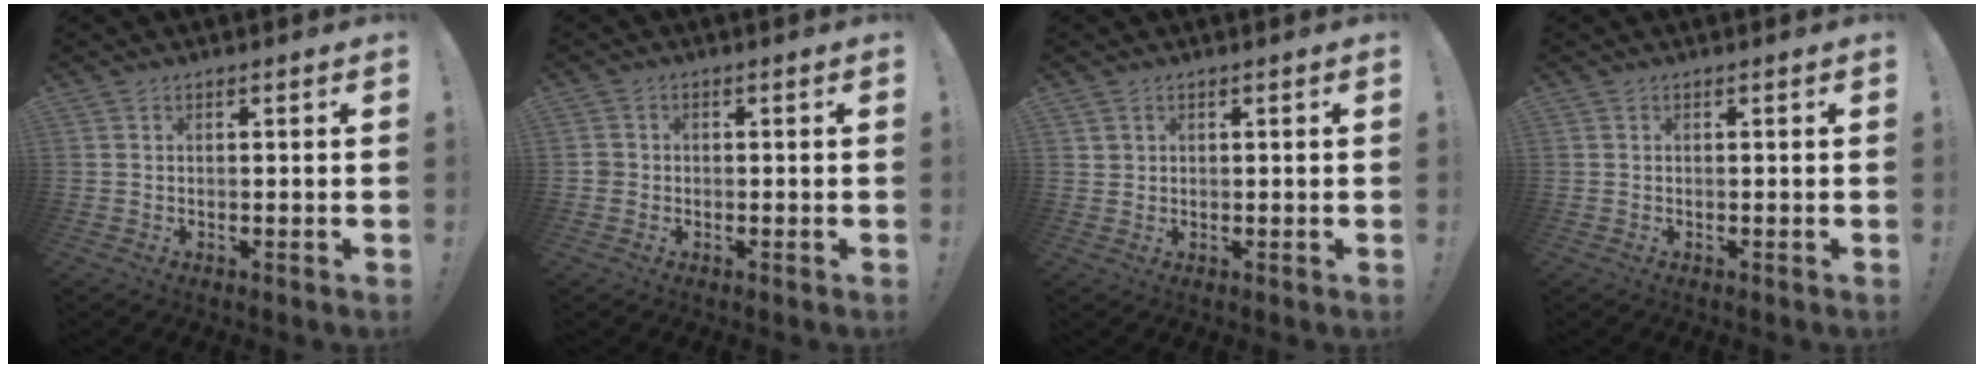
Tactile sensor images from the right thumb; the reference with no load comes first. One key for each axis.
{"total": 2.0, "fx": -0.5, "fy": 1.8, "fz": 0.7, "tx": -0.017, "ty": 0.008, "tz": -0.006}
{"total": 1.5, "fx": 1.0, "fy": 1.1, "fz": 0.4, "tx": 0.001, "ty": -0.005, "tz": 0.018}
{"total": 0.0}